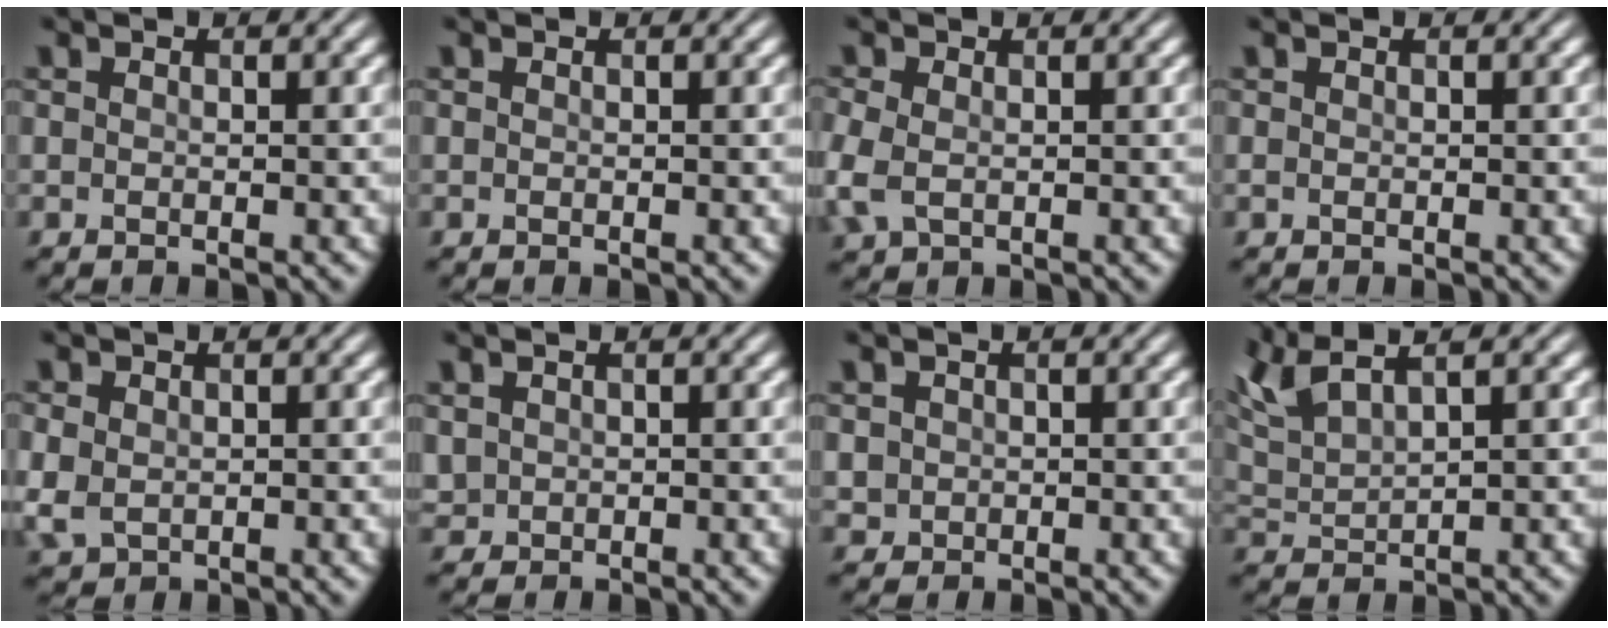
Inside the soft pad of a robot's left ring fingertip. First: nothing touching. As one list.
[{"total": 0.0}, {"total": 3.2, "force": [-0.5, 2.3, 2.3], "torque": [-0.070, -0.002, -0.008]}, {"total": 0.0}, {"total": 2.7, "force": [-0.1, 2.2, 1.6], "torque": [-0.045, -0.002, 0.004]}, {"total": 1.1, "force": [0.4, 1.0, 0.1], "torque": [-0.005, 0.003, 0.018]}, {"total": 1.3, "force": [0.1, 1.3, 0.2], "torque": [-0.003, -0.001, 0.012]}, {"total": 5.1, "force": [3.7, 1.5, 3.2], "torque": [-0.081, 0.028, 0.076]}]